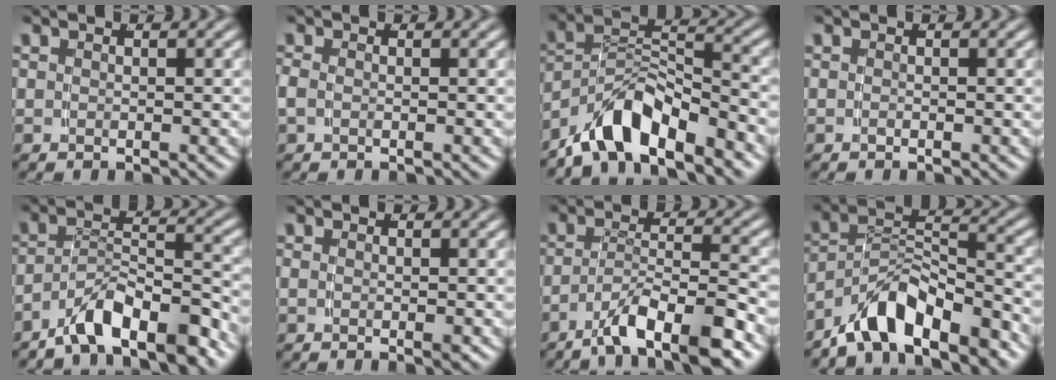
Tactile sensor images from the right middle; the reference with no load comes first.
{"total": 1.1, "force": [-0.4, 0.7, 0.7], "torque": [-0.024, -0.005, -0.004]}
{"total": 7.4, "force": [-4.9, 3.2, 4.4], "torque": [-0.075, -0.013, -0.077]}
{"total": 0.0}
{"total": 6.5, "force": [-5.2, 1.8, 3.6], "torque": [-0.046, 0.000, -0.084]}
{"total": 0.8, "force": [-0.3, 0.4, 0.6], "torque": [-0.011, -0.004, -0.002]}
{"total": 6.0, "force": [-3.8, 1.5, 4.3], "torque": [-0.065, -0.005, -0.059]}
{"total": 7.9, "force": [-5.7, 3.1, 4.5], "torque": [-0.068, -0.007, -0.091]}